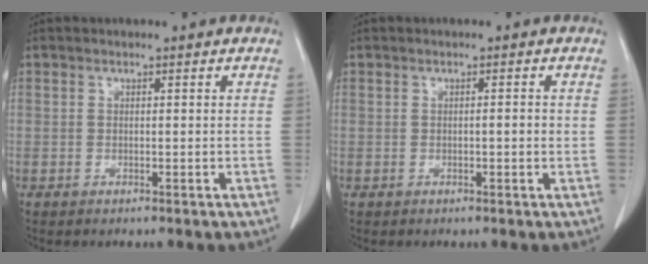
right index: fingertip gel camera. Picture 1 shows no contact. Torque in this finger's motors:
{"motor_torque": [0.27, -0.22, 0.08, 0.04]}